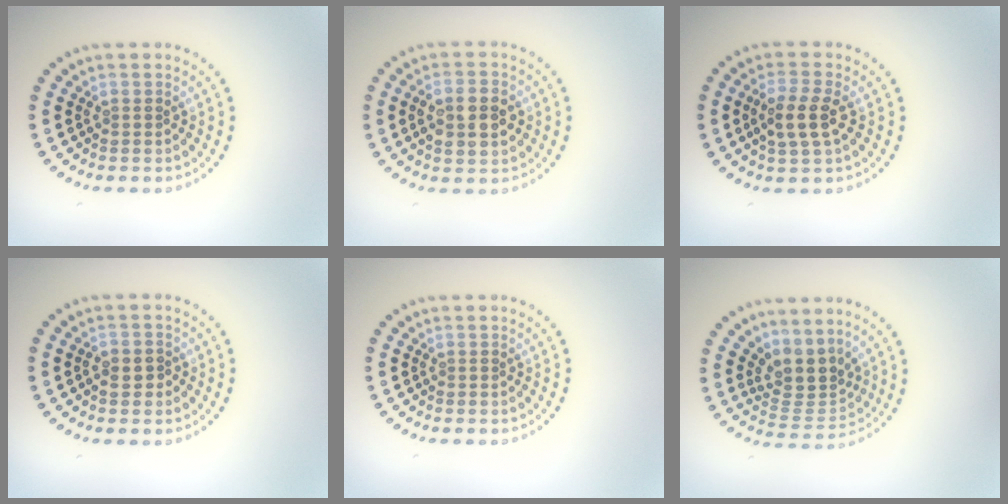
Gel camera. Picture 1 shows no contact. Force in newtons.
{"total": 4.4, "press": 4.4, "slide": 0.3}
{"total": 3.2, "press": 3.1, "slide": 0.9}
{"total": 1.3, "press": 1.2, "slide": 0.4}
{"total": 0.0}
{"total": 3.4, "press": 2.5, "slide": 2.2}